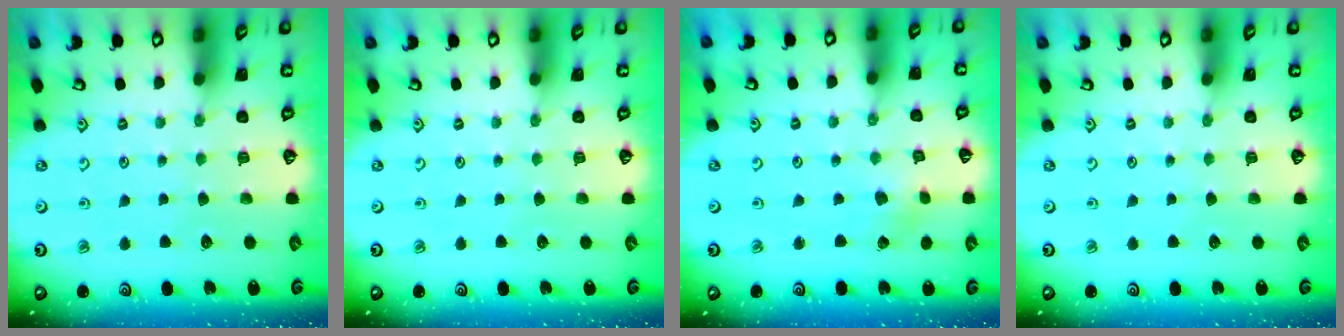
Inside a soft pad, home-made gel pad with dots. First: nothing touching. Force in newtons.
{"total": 0.0}
{"total": 2.1, "press": 2.0, "slide": 0.3}
{"total": 0.0}